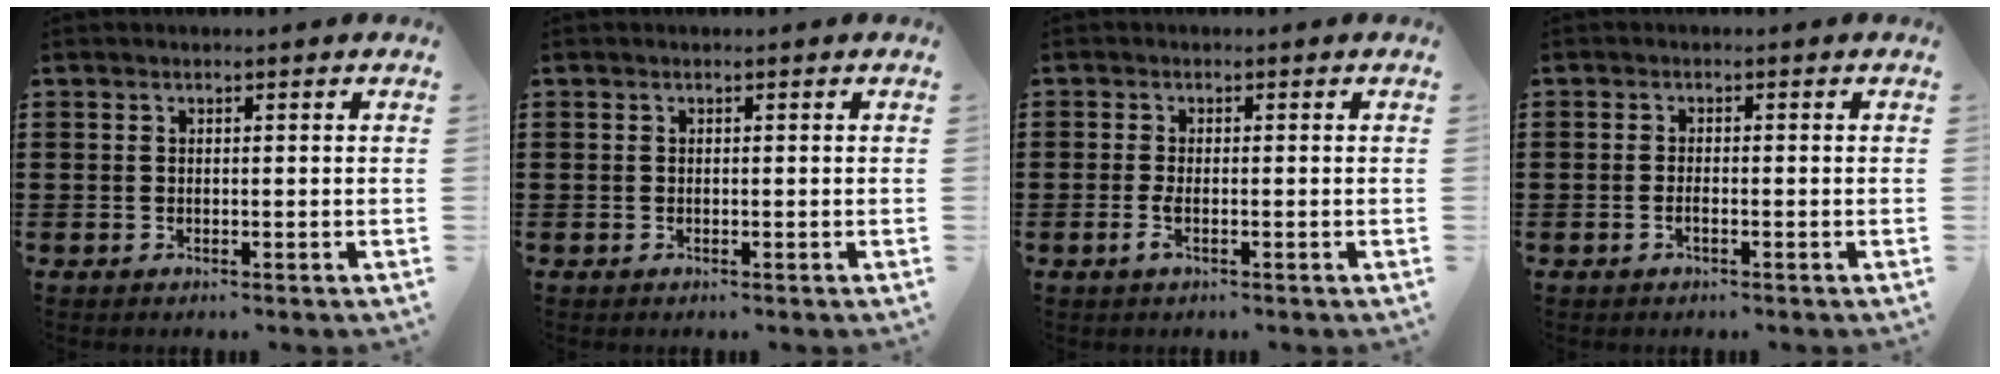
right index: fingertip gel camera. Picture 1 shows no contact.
{"total": 0.0}
{"total": 2.1, "force": [-0.8, 0.4, 1.9], "torque": [-0.048, -0.008, -0.018]}
{"total": 1.0, "force": [-0.5, 0.2, 0.9], "torque": [-0.018, -0.005, -0.008]}